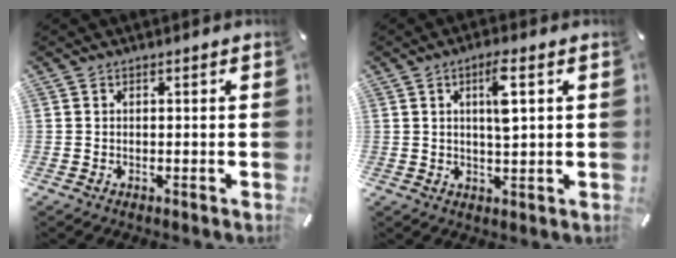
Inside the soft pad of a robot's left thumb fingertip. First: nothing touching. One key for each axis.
{"total": 6.4, "fx": 1.9, "fy": 1.4, "fz": 5.9, "tx": -0.103, "ty": -0.003, "tz": 0.026}